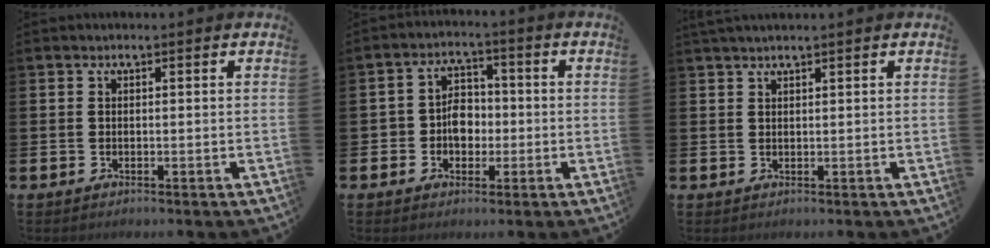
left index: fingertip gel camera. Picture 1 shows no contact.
{"total": 4.5, "force": [-0.8, 3.6, 2.6], "torque": [-0.041, 0.008, -0.022]}
{"total": 1.2, "force": [1.2, -0.1, 0.4], "torque": [-0.001, -0.003, 0.020]}